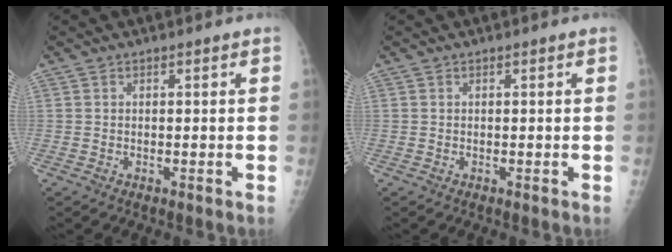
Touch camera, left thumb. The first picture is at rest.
{"total": 0.0}